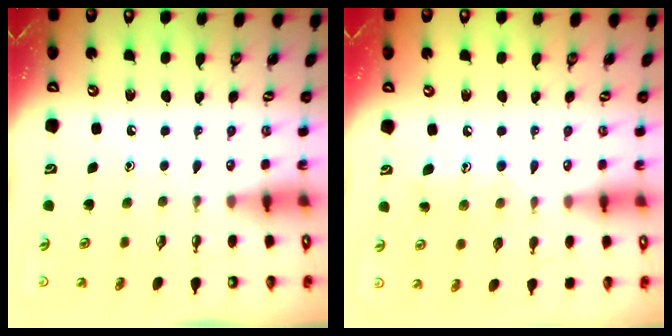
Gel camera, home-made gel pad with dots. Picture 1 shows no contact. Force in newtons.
{"total": 8.6, "press": 8.5, "slide": 0.6}